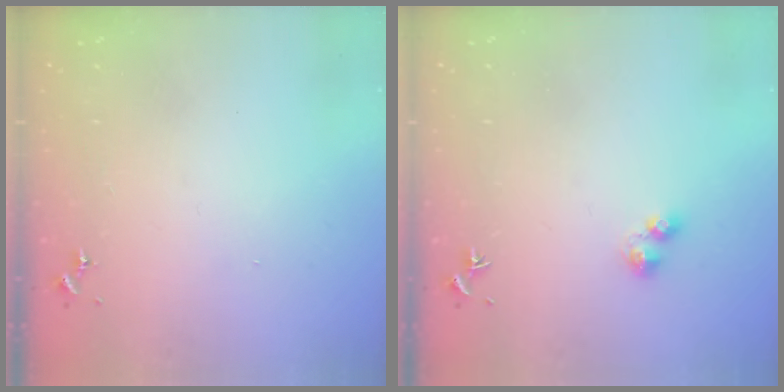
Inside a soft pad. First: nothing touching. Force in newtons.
{"total": 3.5, "press": 3.4, "slide": 0.5}